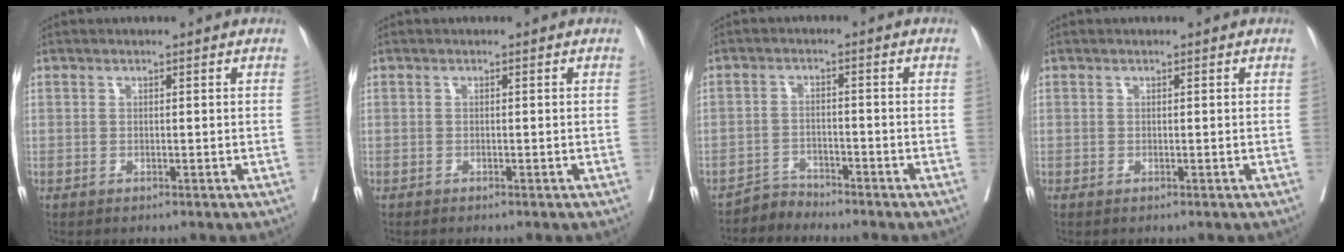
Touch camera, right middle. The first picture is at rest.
{"total": 0.0}
{"total": 2.7, "force": [-2.5, 0.2, -1.2], "torque": [0.030, -0.006, -0.044]}
{"total": 0.0}